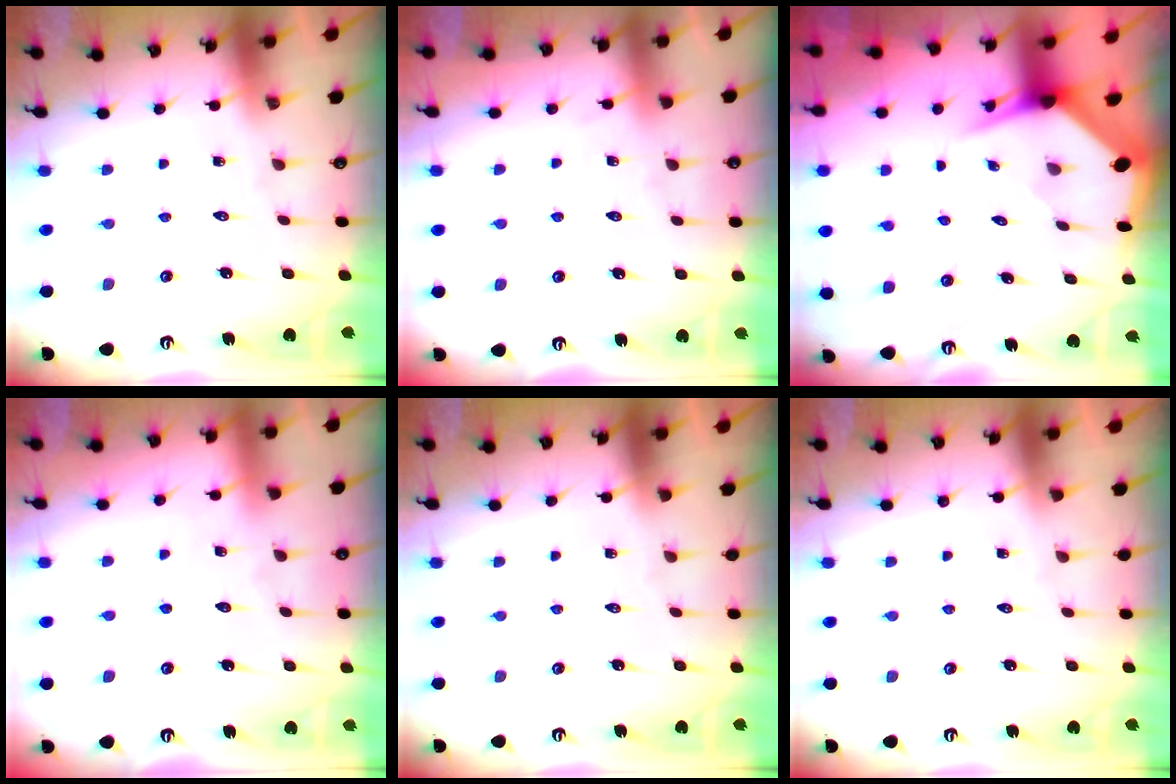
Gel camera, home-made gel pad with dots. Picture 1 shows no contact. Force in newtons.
{"total": 3.8, "press": 3.8, "slide": 0.6}
{"total": 3.1, "press": 3.1, "slide": 0.4}
{"total": 5.1, "press": 5.1, "slide": 0.6}
{"total": 0.0}
{"total": 0.0}